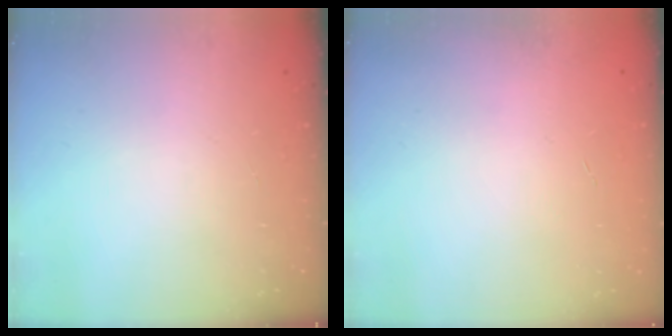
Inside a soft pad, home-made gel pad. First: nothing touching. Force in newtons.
{"total": 0.0}